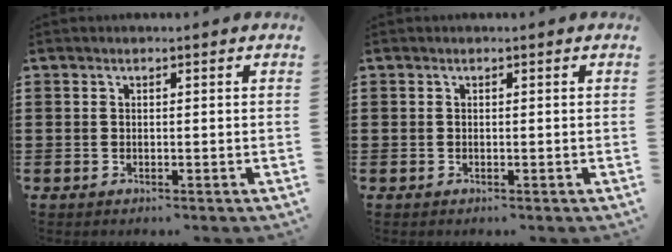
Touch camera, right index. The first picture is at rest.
{"total": 0.0}